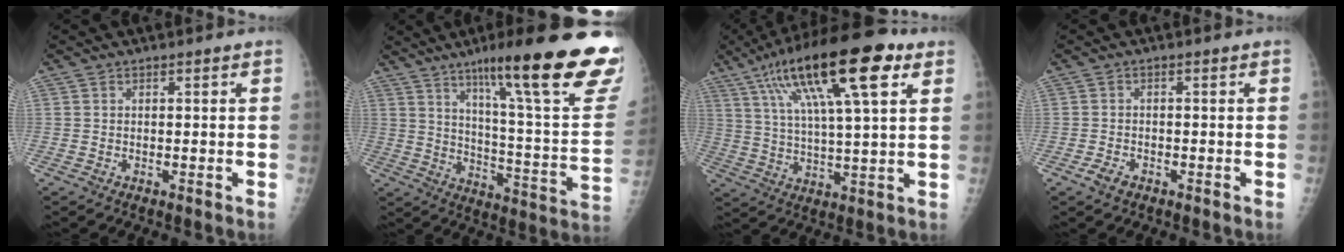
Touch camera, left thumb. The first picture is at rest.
{"total": 29.6, "force": [18.7, 3.7, 22.6], "torque": [-0.265, -0.077, 0.266]}
{"total": 21.1, "force": [10.0, 5.3, 17.8], "torque": [-0.297, -0.004, 0.166]}
{"total": 2.2, "force": [-1.4, 1.3, 1.1], "torque": [-0.025, 0.002, -0.023]}